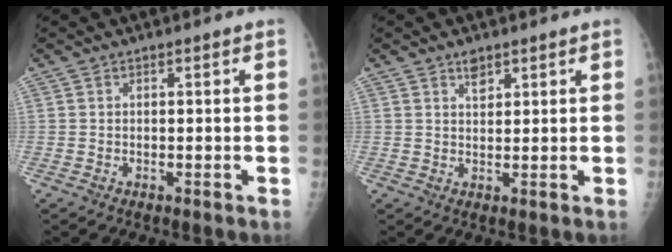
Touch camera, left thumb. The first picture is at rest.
{"total": 2.5, "force": [1.7, 1.3, 1.2], "torque": [-0.010, -0.011, 0.029]}